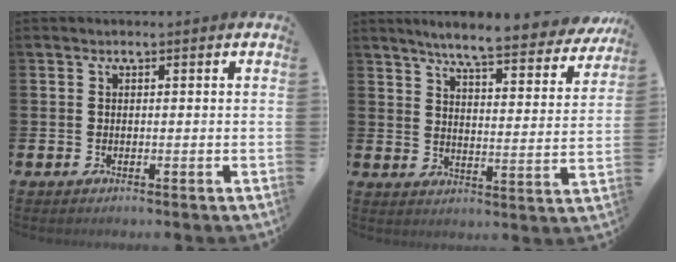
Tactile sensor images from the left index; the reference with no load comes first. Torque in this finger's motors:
{"motor_torque": [0.60, -1.09, 0.90, 0.21]}